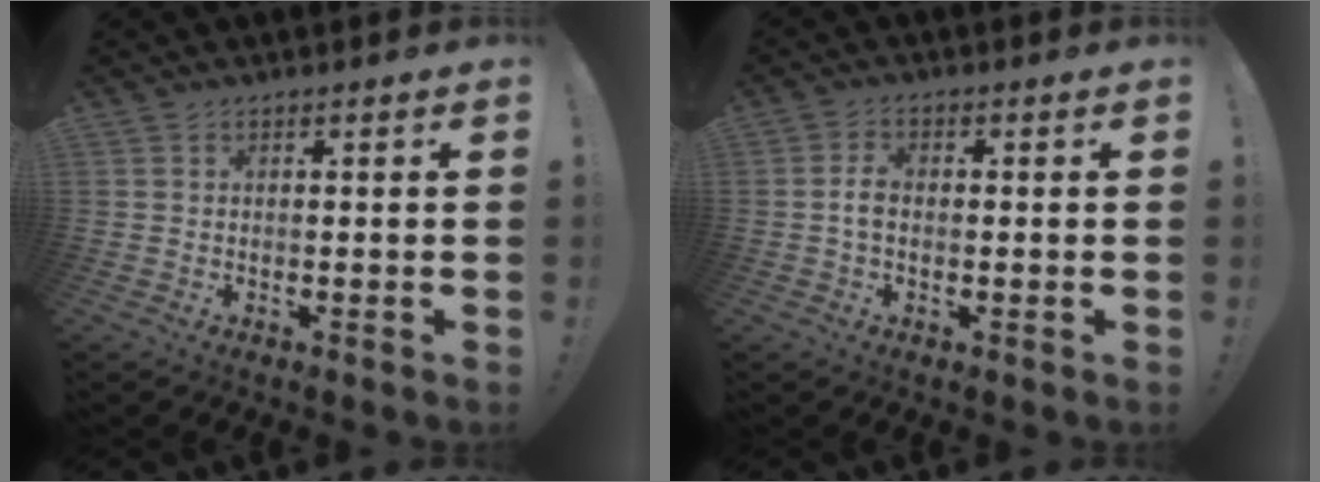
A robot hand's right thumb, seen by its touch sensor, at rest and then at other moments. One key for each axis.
{"total": 3.5, "fx": -0.4, "fy": 2.2, "fz": 2.7, "tx": -0.054, "ty": 0.008, "tz": -0.008}